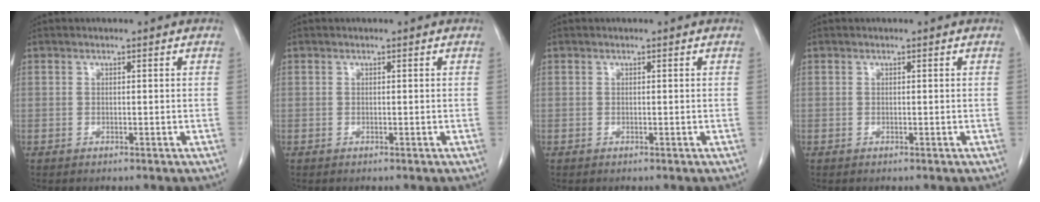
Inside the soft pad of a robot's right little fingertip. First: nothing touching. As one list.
[{"total": 0.0}, {"total": 0.0}, {"total": 0.0}]